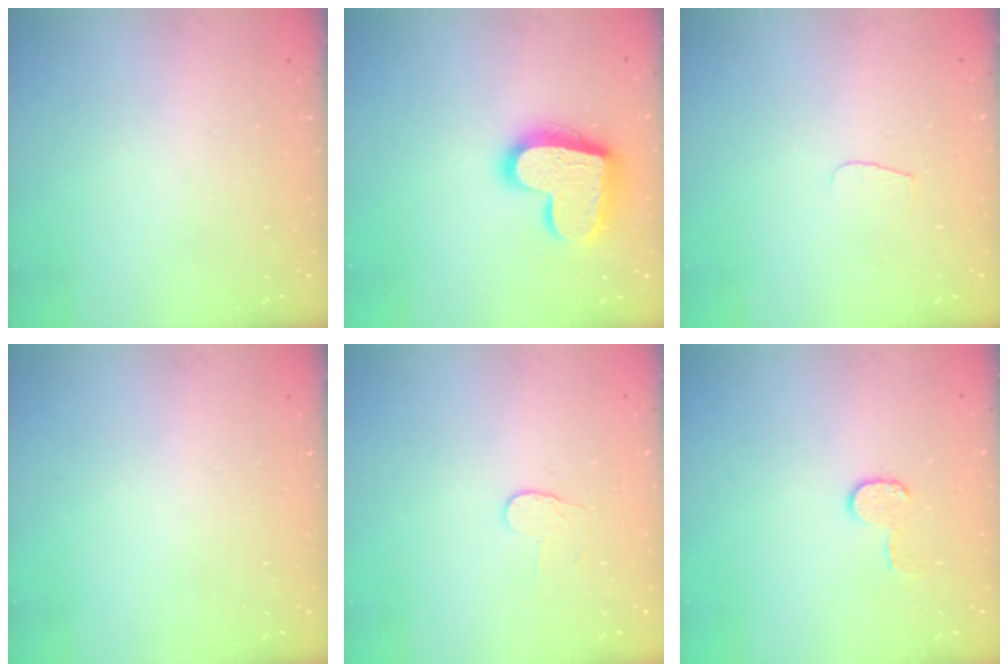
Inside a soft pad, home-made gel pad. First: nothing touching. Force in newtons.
{"total": 18.0, "press": 17.9, "slide": 1.6}
{"total": 3.6, "press": 3.6, "slide": 0.4}
{"total": 0.0}
{"total": 3.7, "press": 3.7, "slide": 0.3}
{"total": 5.9, "press": 5.9, "slide": 0.4}